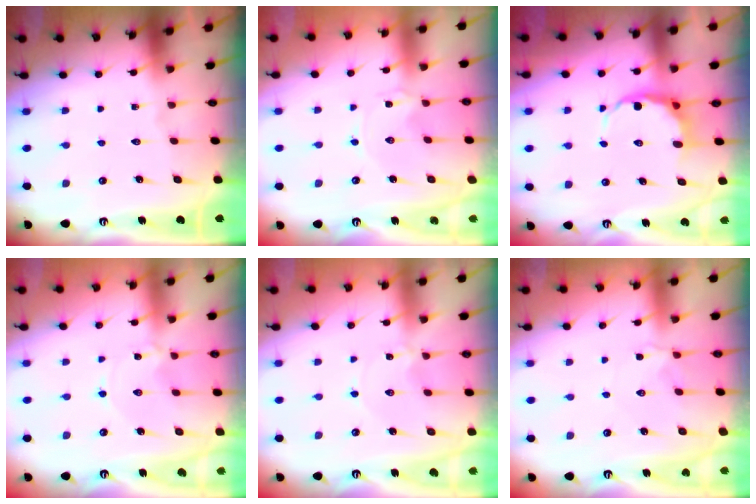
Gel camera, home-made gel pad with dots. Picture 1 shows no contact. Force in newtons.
{"total": 0.0}
{"total": 7.6, "press": 7.4, "slide": 1.7}
{"total": 0.6, "press": 0.6, "slide": 0.1}
{"total": 0.9, "press": 0.9, "slide": 0.1}
{"total": 2.3, "press": 2.3, "slide": 0.5}